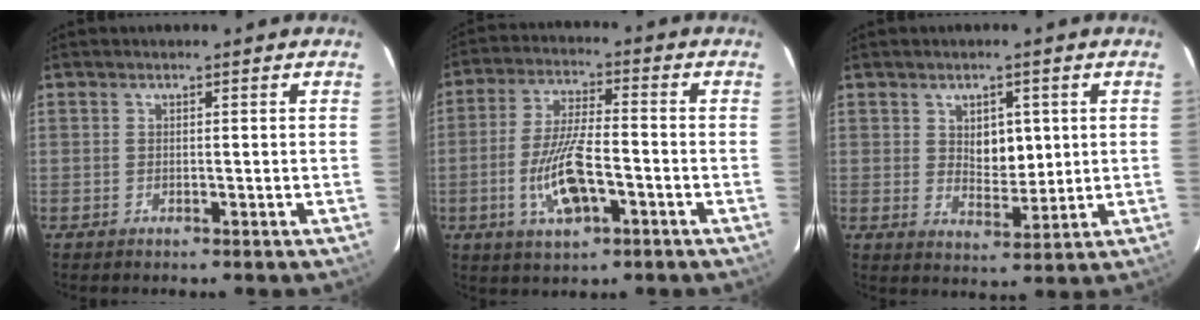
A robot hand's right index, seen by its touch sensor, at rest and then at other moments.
{"total": 10.1, "force": [-3.3, 2.7, 9.2], "torque": [-0.186, -0.004, -0.057]}
{"total": 5.3, "force": [1.3, 2.9, 4.2], "torque": [-0.062, -0.001, 0.029]}